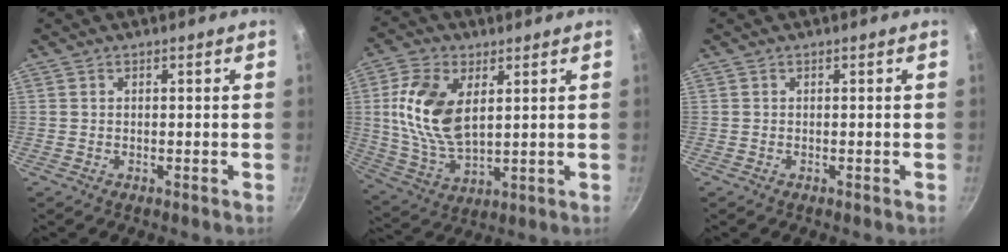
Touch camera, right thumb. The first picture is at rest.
{"total": 14.6, "force": [3.5, 8.3, 11.5], "torque": [-0.219, -0.015, 0.074]}
{"total": 0.0}